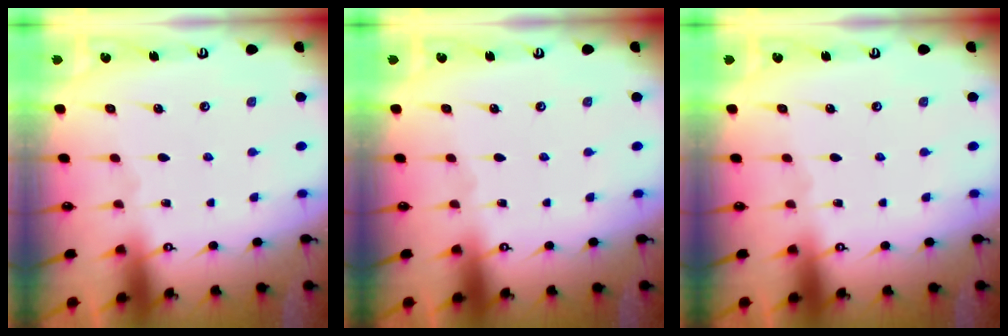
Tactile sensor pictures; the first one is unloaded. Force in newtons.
{"total": 0.0}
{"total": 0.0}